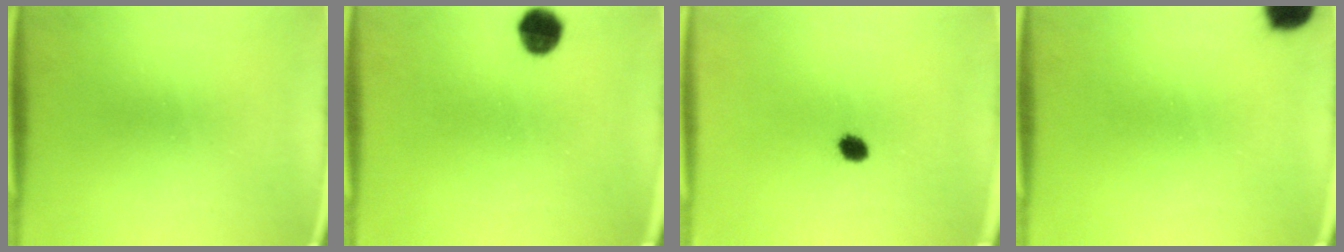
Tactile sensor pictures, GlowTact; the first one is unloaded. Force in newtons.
{"total": 5.8}
{"total": 2.8}
{"total": 5.8}